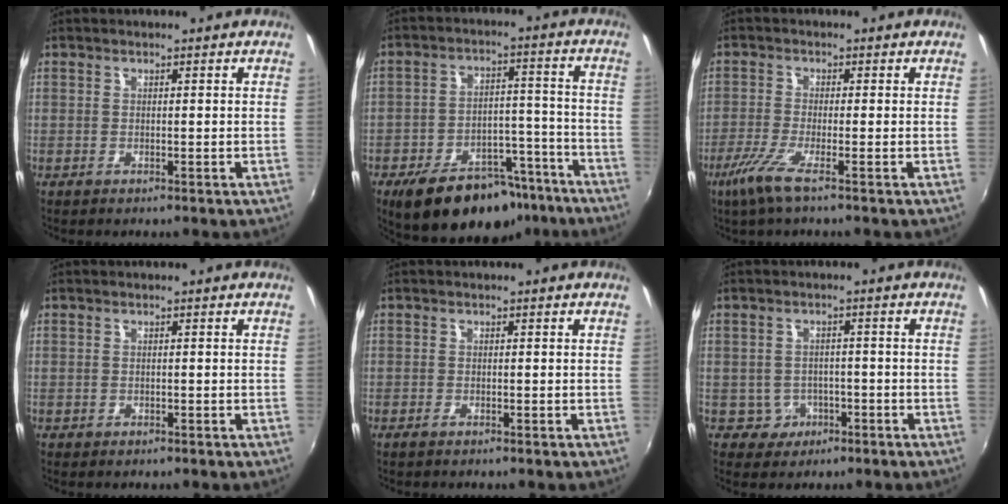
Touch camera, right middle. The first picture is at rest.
{"total": 17.7, "force": [-12.9, 8.7, 8.4], "torque": [-0.154, 0.025, -0.169]}
{"total": 5.4, "force": [-3.4, -0.3, 4.2], "torque": [-0.106, -0.016, -0.069]}
{"total": 0.5, "force": [-0.4, 0.4, 0.1], "torque": [-0.002, -0.002, -0.007]}
{"total": 0.8, "force": [-0.6, 0.1, 0.4], "torque": [-0.009, -0.002, -0.013]}
{"total": 4.1, "force": [-1.8, 3.6, 0.4], "torque": [-0.018, 0.010, -0.022]}